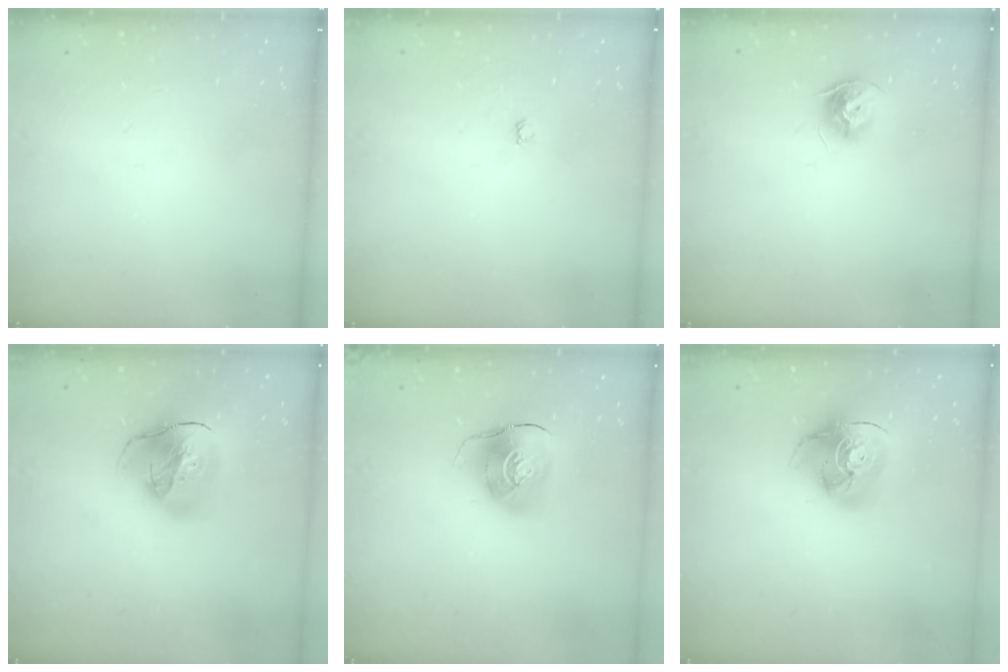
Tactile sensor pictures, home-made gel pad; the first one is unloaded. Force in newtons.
{"total": 3.0, "press": 3.0, "slide": 0.4}
{"total": 8.5, "press": 8.5, "slide": 0.4}
{"total": 20.3, "press": 20.2, "slide": 2.2}
{"total": 11.3, "press": 11.2, "slide": 1.4}
{"total": 13.8, "press": 13.7, "slide": 1.4}